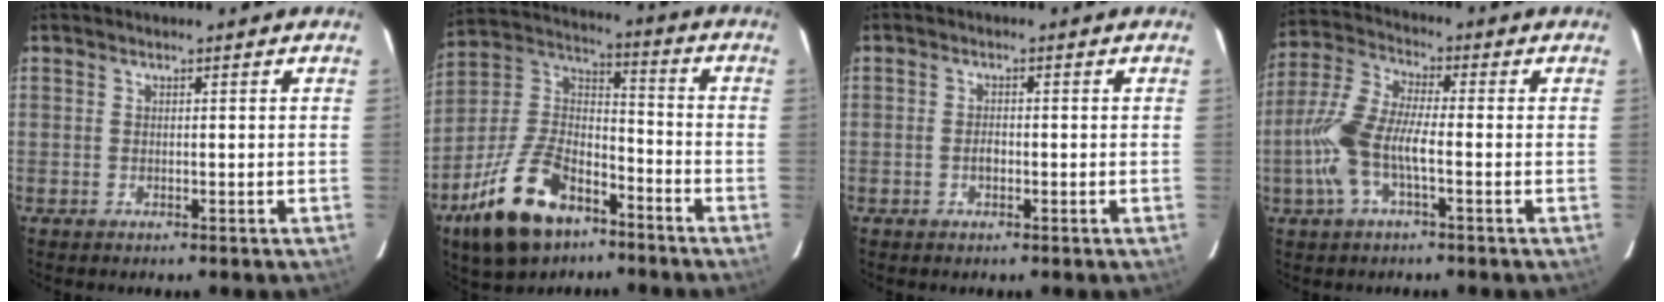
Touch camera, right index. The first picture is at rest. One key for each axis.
{"total": 19.8, "fx": -11.5, "fy": 10.7, "fz": 12.1, "tx": -0.254, "ty": 0.011, "tz": -0.195}
{"total": 1.4, "fx": -0.6, "fy": 0.8, "fz": 1.0, "tx": -0.020, "ty": 0.005, "tz": -0.009}
{"total": 10.8, "fx": -2.9, "fy": 3.5, "fz": 9.8, "tx": -0.222, "ty": 0.006, "tz": -0.059}